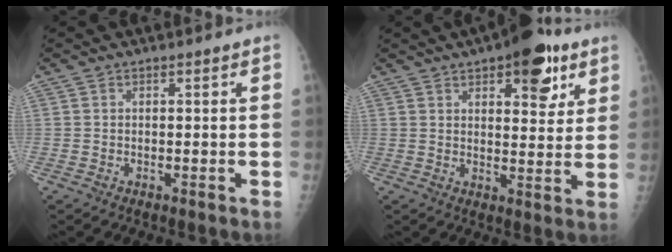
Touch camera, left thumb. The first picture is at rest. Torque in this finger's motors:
{"motor_torque": [1.73, 1.52, 1.36, -0.69, 0.30]}